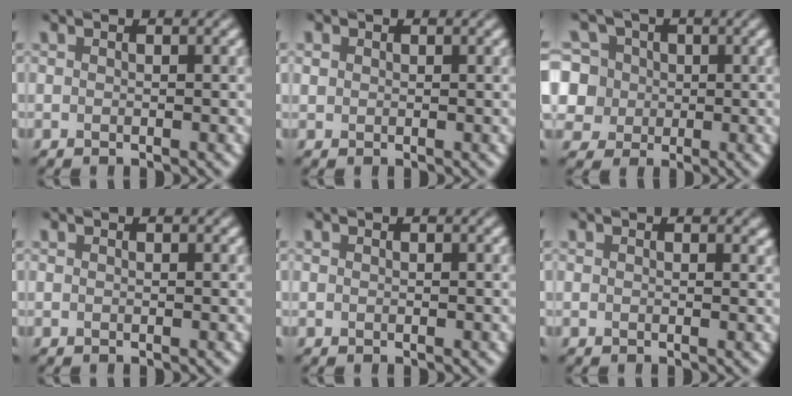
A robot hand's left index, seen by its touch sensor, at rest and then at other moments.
{"total": 0.8, "force": [0.3, 0.7, 0.1], "torque": [0.001, 0.000, 0.004]}
{"total": 9.4, "force": [2.9, 7.9, 4.2], "torque": [-0.087, 0.036, 0.020]}
{"total": 0.0}
{"total": 0.0}
{"total": 0.6, "force": [0.3, 0.5, 0.2], "torque": [0.002, -0.005, 0.002]}